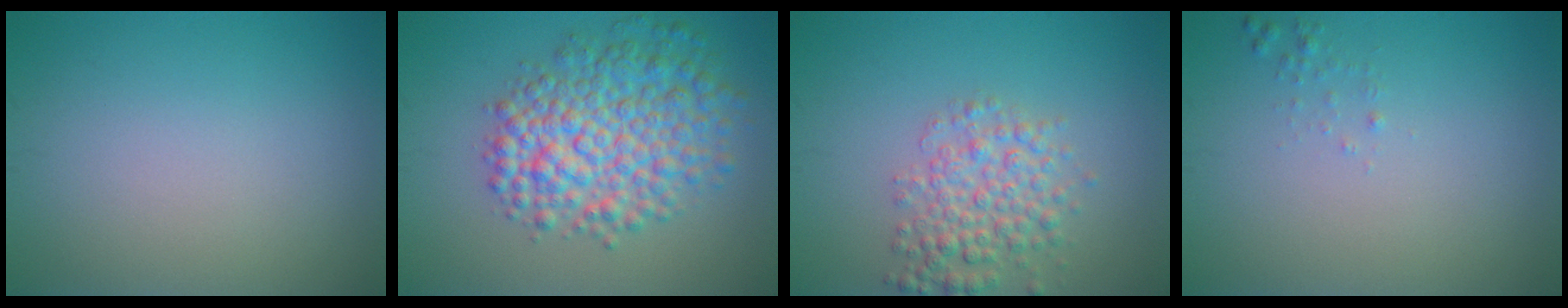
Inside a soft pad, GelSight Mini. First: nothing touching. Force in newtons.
{"total": 7.6, "press": 7.6, "slide": 0.2}
{"total": 4.0, "press": 4.0, "slide": 0.1}
{"total": 0.6, "press": 0.6, "slide": 0.0}